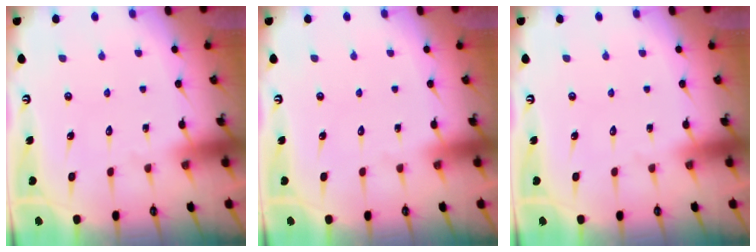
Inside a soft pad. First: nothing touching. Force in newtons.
{"total": 0.0}
{"total": 0.0}